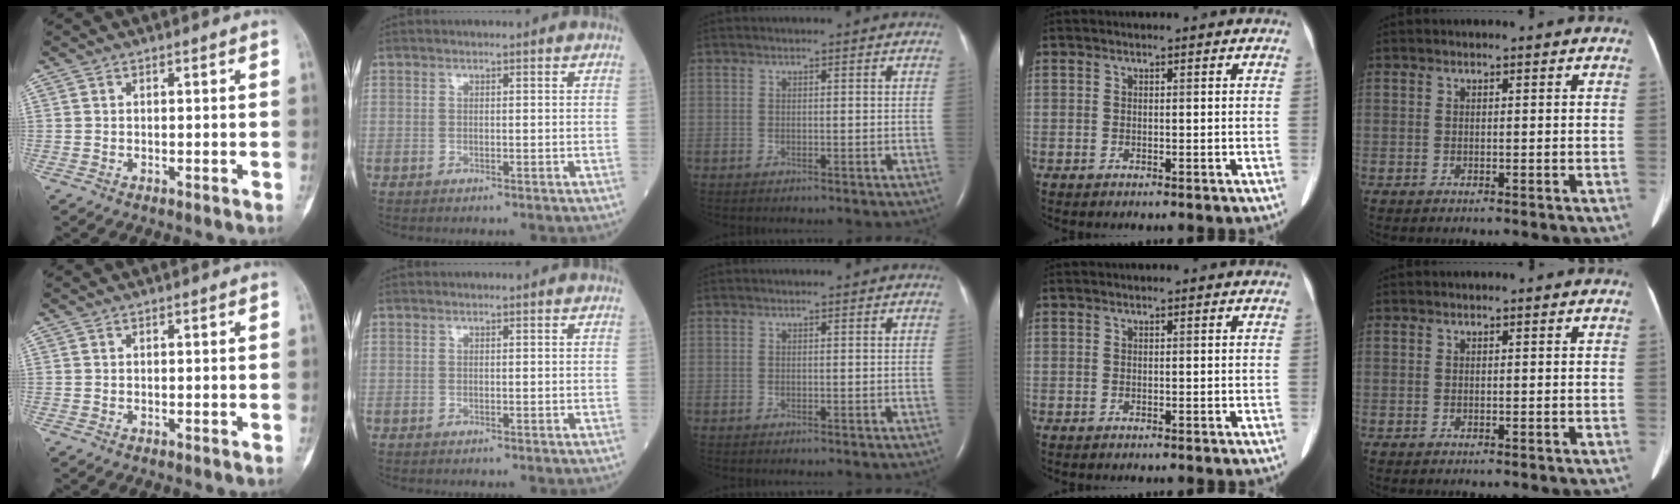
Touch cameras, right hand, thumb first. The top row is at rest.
{}